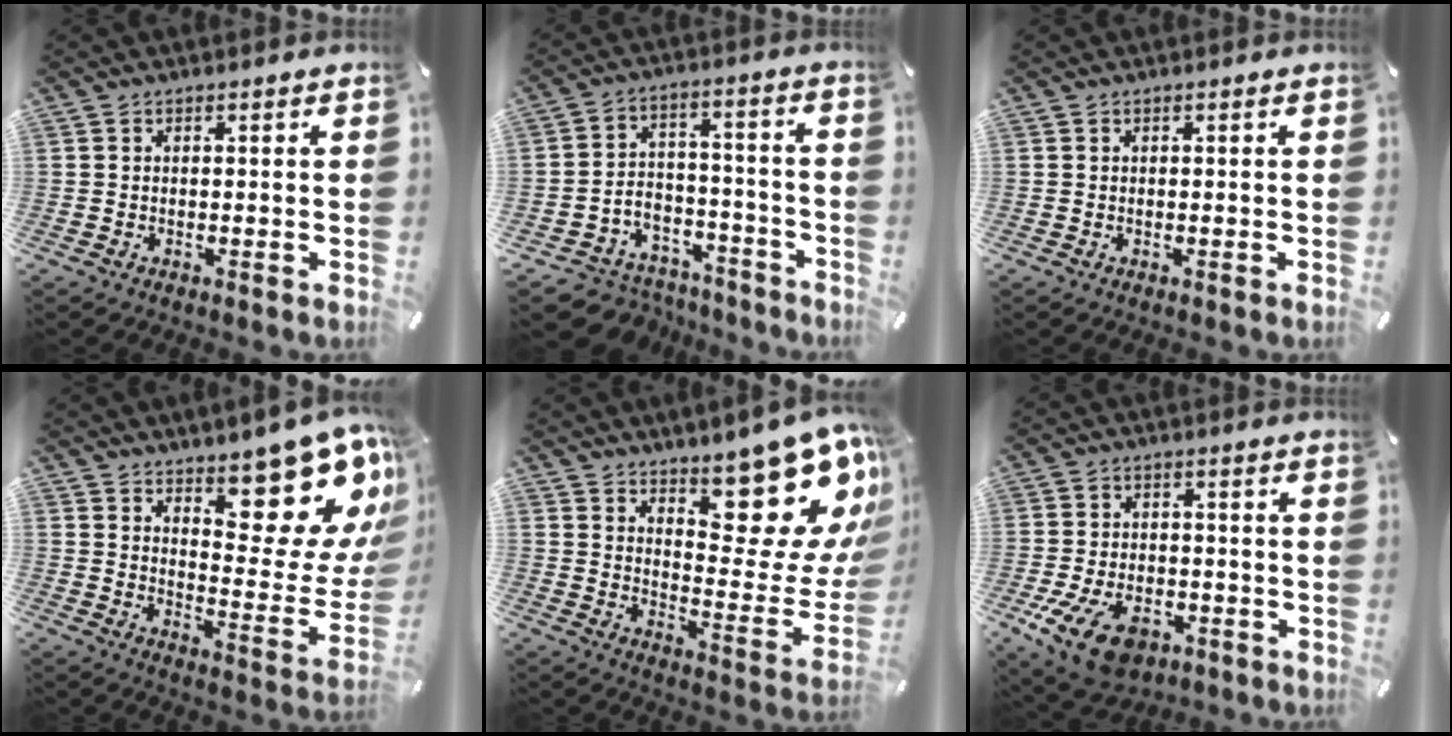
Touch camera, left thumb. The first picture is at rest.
{"total": 7.1, "force": [-4.2, 5.6, 0.8], "torque": [-0.015, 0.023, -0.074]}
{"total": 0.0}
{"total": 18.5, "force": [13.5, 6.9, 10.4], "torque": [-0.099, -0.135, 0.225]}
{"total": 20.1, "force": [14.6, 7.5, 11.5], "torque": [-0.117, -0.138, 0.242]}
{"total": 11.7, "force": [-5.6, 7.2, 7.2], "torque": [-0.138, 0.024, -0.098]}